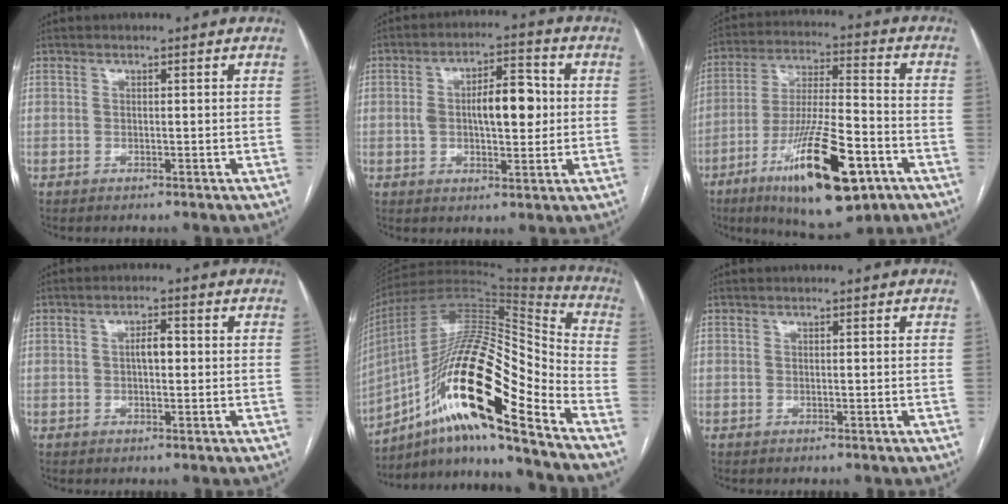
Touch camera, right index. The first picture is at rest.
{"total": 9.7, "force": [0.5, 3.6, 9.0], "torque": [-0.149, 0.019, 0.010]}
{"total": 19.4, "force": [-9.4, 4.2, 16.4], "torque": [-0.288, -0.022, -0.148]}
{"total": 2.8, "force": [0.1, 1.0, 2.6], "torque": [-0.042, 0.006, 0.000]}
{"total": 24.6, "force": [-12.9, 4.0, 20.6], "torque": [-0.381, 0.003, -0.226]}
{"total": 0.0}